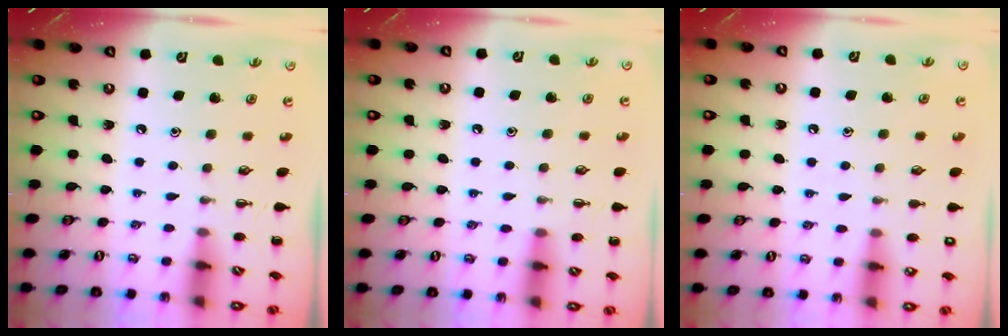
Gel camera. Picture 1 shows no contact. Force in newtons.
{"total": 6.7, "press": 6.3, "slide": 2.3}
{"total": 7.0, "press": 6.8, "slide": 1.8}